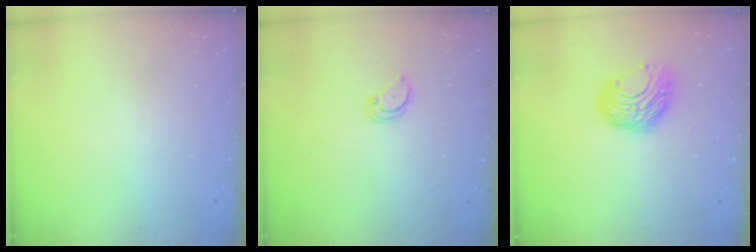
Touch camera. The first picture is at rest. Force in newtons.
{"total": 3.0, "press": 3.0, "slide": 0.2}
{"total": 9.5, "press": 9.5, "slide": 0.1}